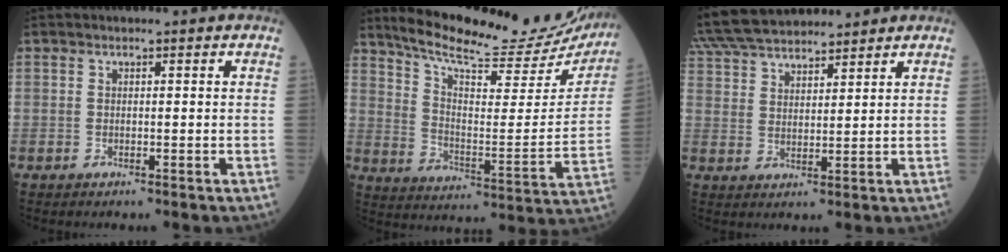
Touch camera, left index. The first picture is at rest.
{"total": 25.1, "force": [22.8, 4.3, 9.7], "torque": [-0.157, -0.053, 0.305]}
{"total": 15.6, "force": [13.7, 4.4, 6.0], "torque": [-0.143, 0.051, 0.250]}